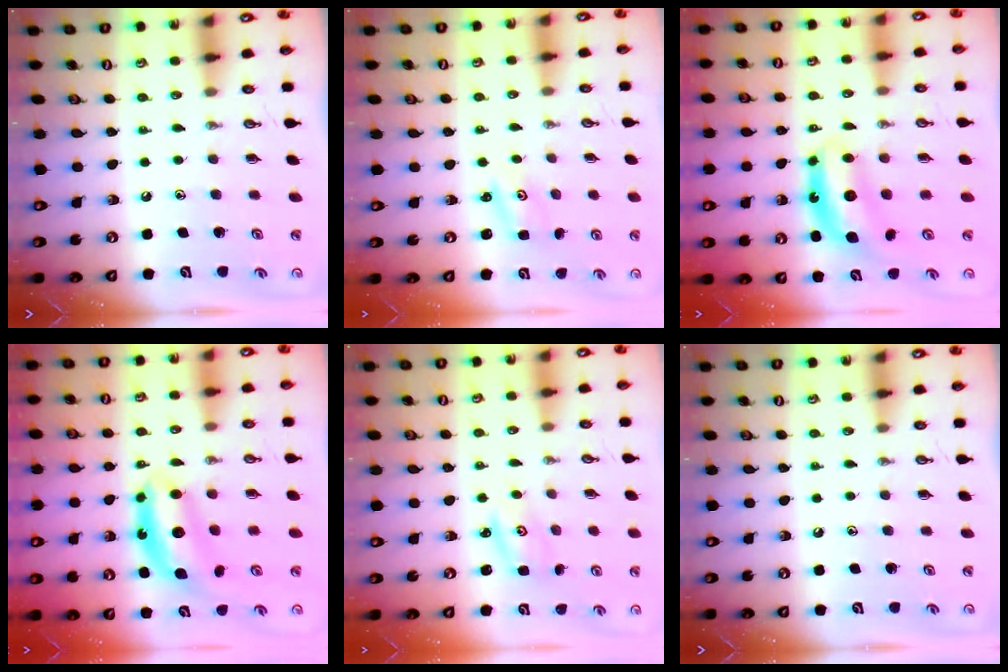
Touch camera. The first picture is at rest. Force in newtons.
{"total": 1.4, "press": 1.4, "slide": 0.2}
{"total": 7.6, "press": 7.6, "slide": 0.6}
{"total": 7.0, "press": 7.0, "slide": 0.2}
{"total": 1.8, "press": 1.8, "slide": 0.1}
{"total": 0.0}